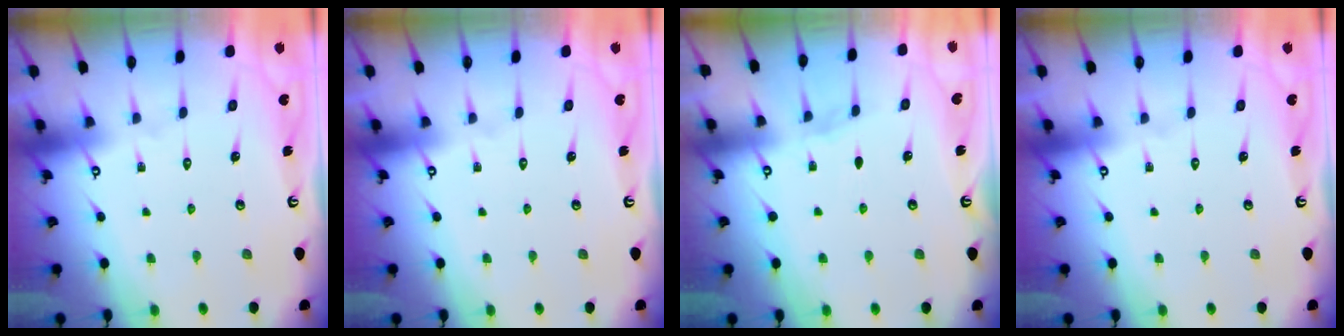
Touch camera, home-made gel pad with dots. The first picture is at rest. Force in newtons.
{"total": 0.0}
{"total": 2.2, "press": 2.2, "slide": 0.3}
{"total": 0.0}